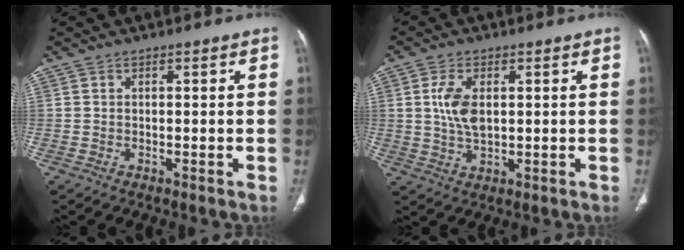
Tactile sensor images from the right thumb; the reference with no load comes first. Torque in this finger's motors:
{"motor_torque": [0.44, 1.74, 0.93, 0.09, 0.04]}